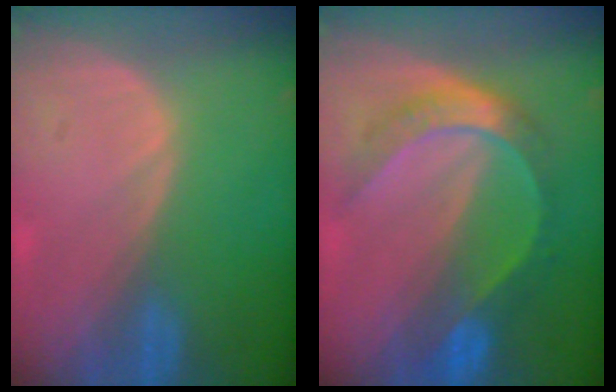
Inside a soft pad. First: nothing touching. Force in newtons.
{"total": 7.4, "press": 7.3, "slide": 0.6}